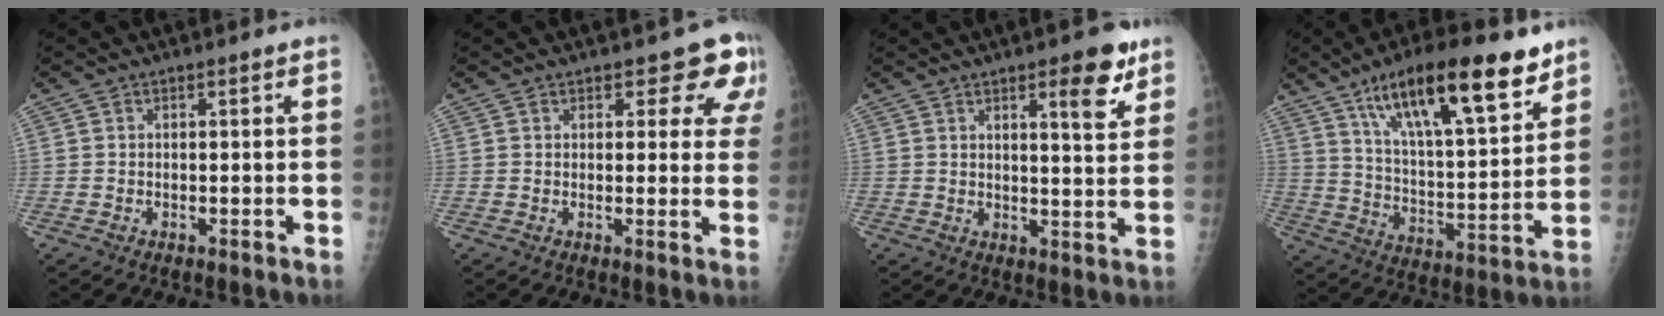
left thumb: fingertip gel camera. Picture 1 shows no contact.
{"total": 6.9, "force": [4.8, 3.7, 3.4], "torque": [0.006, -0.021, 0.043]}
{"total": 7.8, "force": [4.6, 2.0, 6.0], "torque": [-0.067, -0.026, 0.060]}
{"total": 22.8, "force": [14.0, 6.9, 16.7], "torque": [-0.247, -0.048, 0.236]}